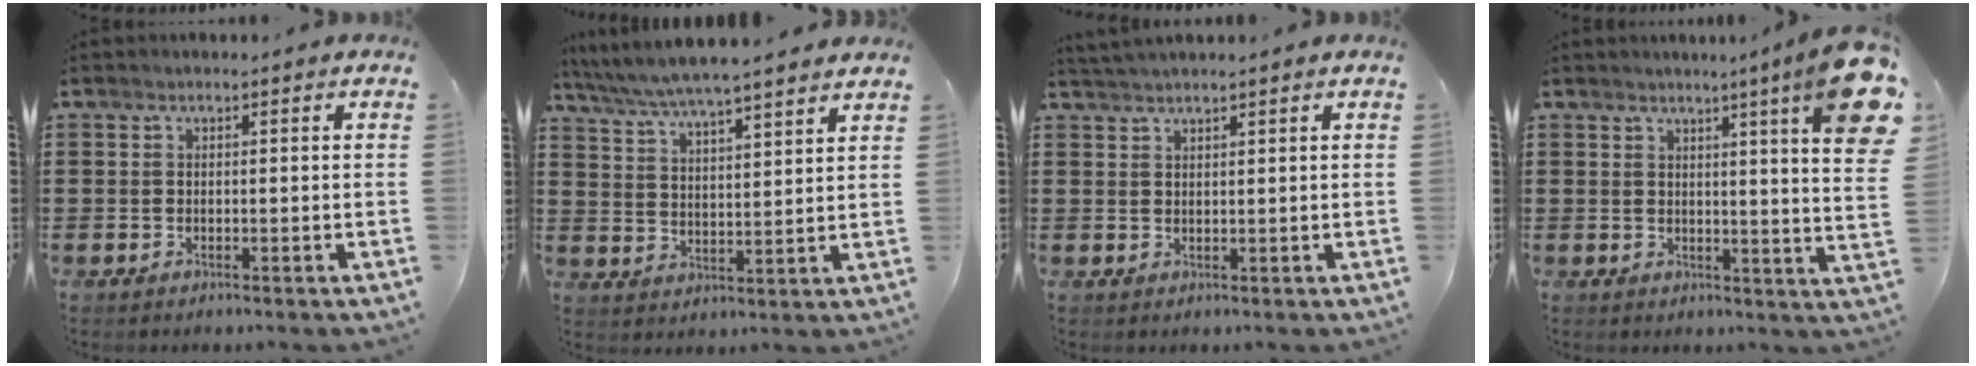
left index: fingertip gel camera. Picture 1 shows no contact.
{"total": 5.6, "force": [5.3, 0.0, 1.6], "torque": [-0.054, -0.028, 0.092]}
{"total": 1.7, "force": [1.6, -0.1, 0.3], "torque": [-0.009, 0.001, 0.033]}
{"total": 8.8, "force": [5.3, -0.2, 7.1], "torque": [-0.116, -0.032, 0.083]}